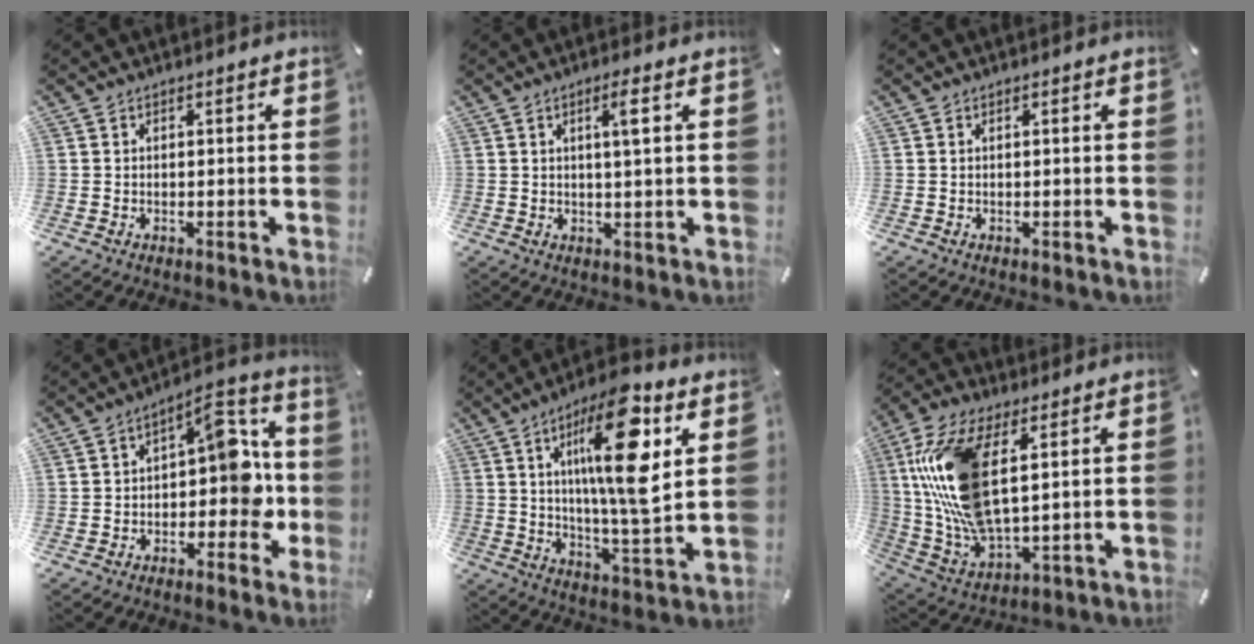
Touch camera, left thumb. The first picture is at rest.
{"total": 4.3, "force": [1.3, 0.3, 4.1], "torque": [-0.074, -0.003, 0.017]}
{"total": 0.0}
{"total": 12.0, "force": [0.1, 7.2, 9.5], "torque": [-0.105, -0.010, 0.000]}
{"total": 20.1, "force": [7.0, 5.2, 18.1], "torque": [-0.308, -0.028, 0.093]}
{"total": 17.9, "force": [5.5, 8.5, 14.8], "torque": [-0.339, -0.016, 0.097]}